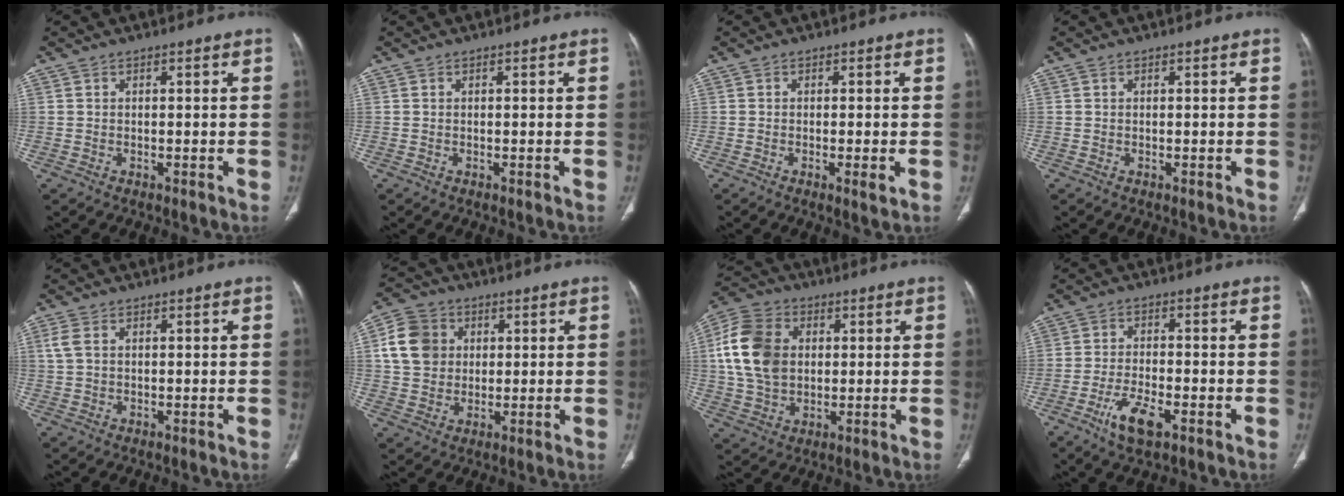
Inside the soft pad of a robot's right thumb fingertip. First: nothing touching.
{"total": 0.0}
{"total": 2.0, "force": [-0.6, 0.3, 1.9], "torque": [-0.037, -0.007, -0.012]}
{"total": 0.0}
{"total": 1.8, "force": [0.5, 1.3, 1.2], "torque": [-0.035, 0.006, 0.013]}
{"total": 9.9, "force": [2.1, 8.5, 4.5], "torque": [-0.066, 0.003, 0.034]}
{"total": 14.0, "force": [2.1, 10.4, 9.1], "torque": [-0.165, 0.008, 0.038]}
{"total": 6.7, "force": [-3.5, 2.4, 5.2], "torque": [-0.104, 0.009, -0.061]}